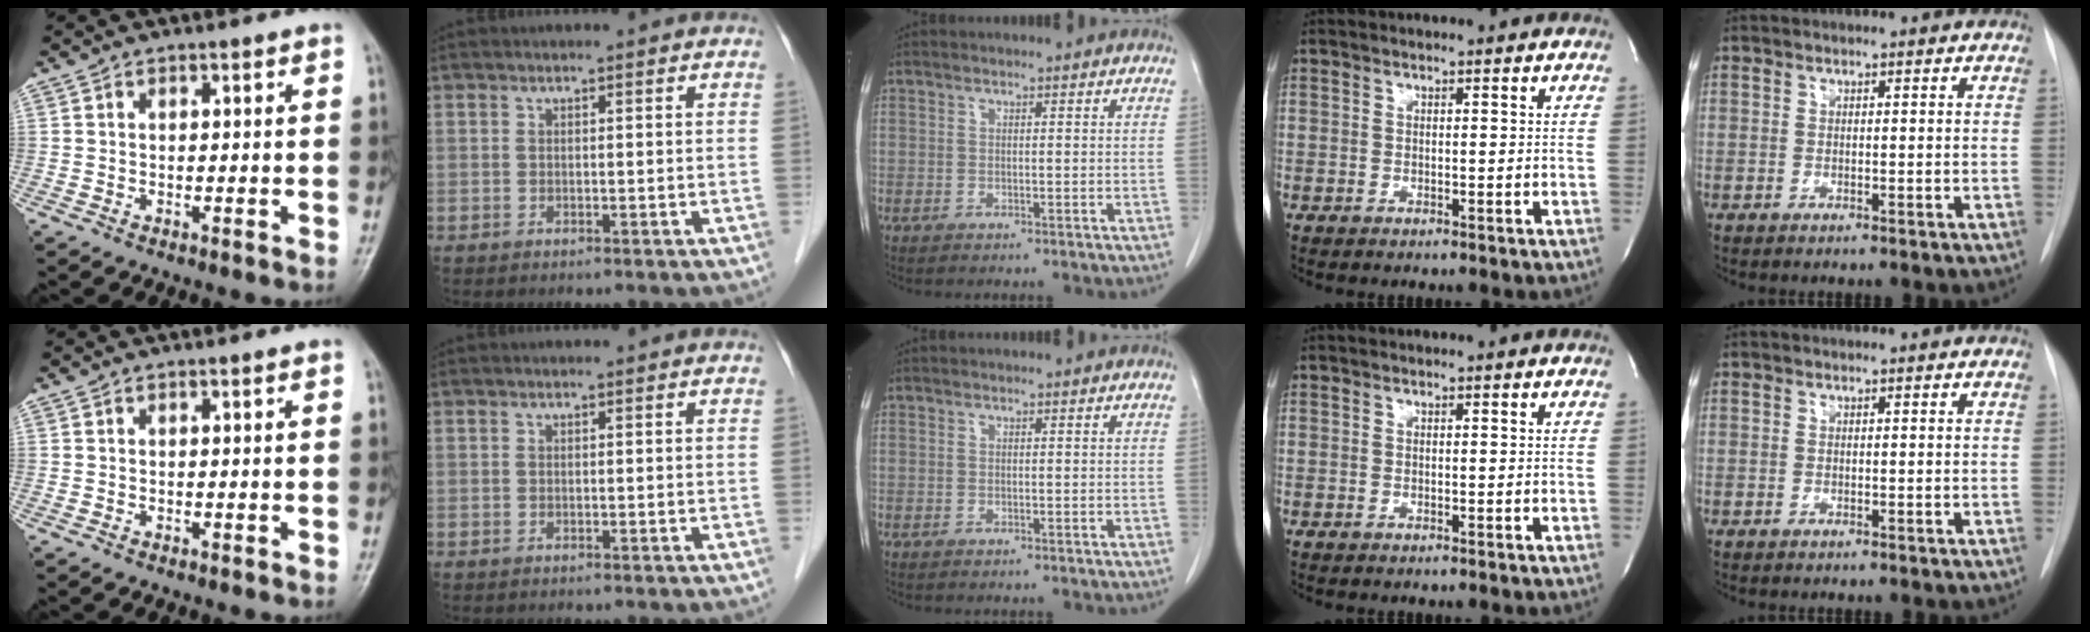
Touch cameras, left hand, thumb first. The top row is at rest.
{}